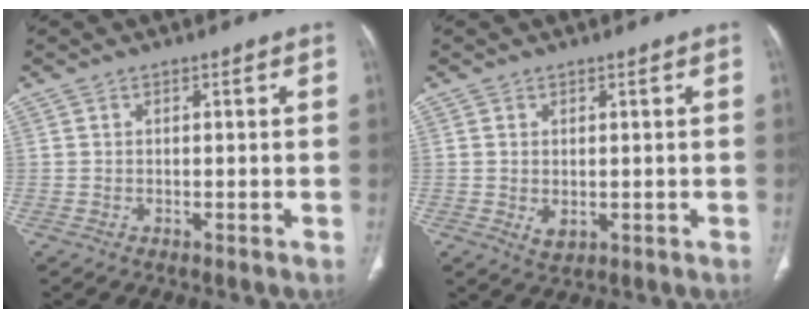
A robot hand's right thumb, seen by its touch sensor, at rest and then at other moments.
{"total": 2.4, "force": [-0.2, 1.6, 1.8], "torque": [-0.030, -0.007, 0.006]}